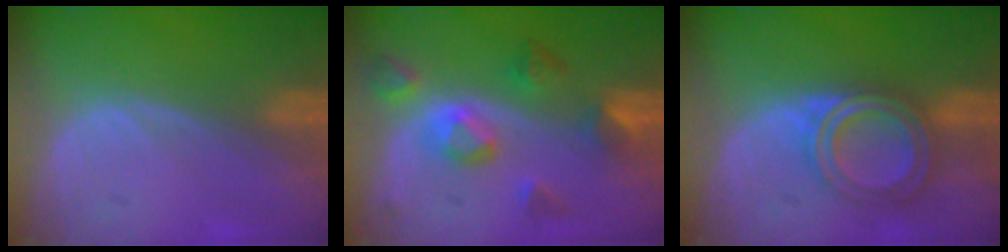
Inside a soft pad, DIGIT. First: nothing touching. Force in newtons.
{"total": 7.4, "press": 6.9, "slide": 2.8}
{"total": 5.8, "press": 5.8, "slide": 0.2}